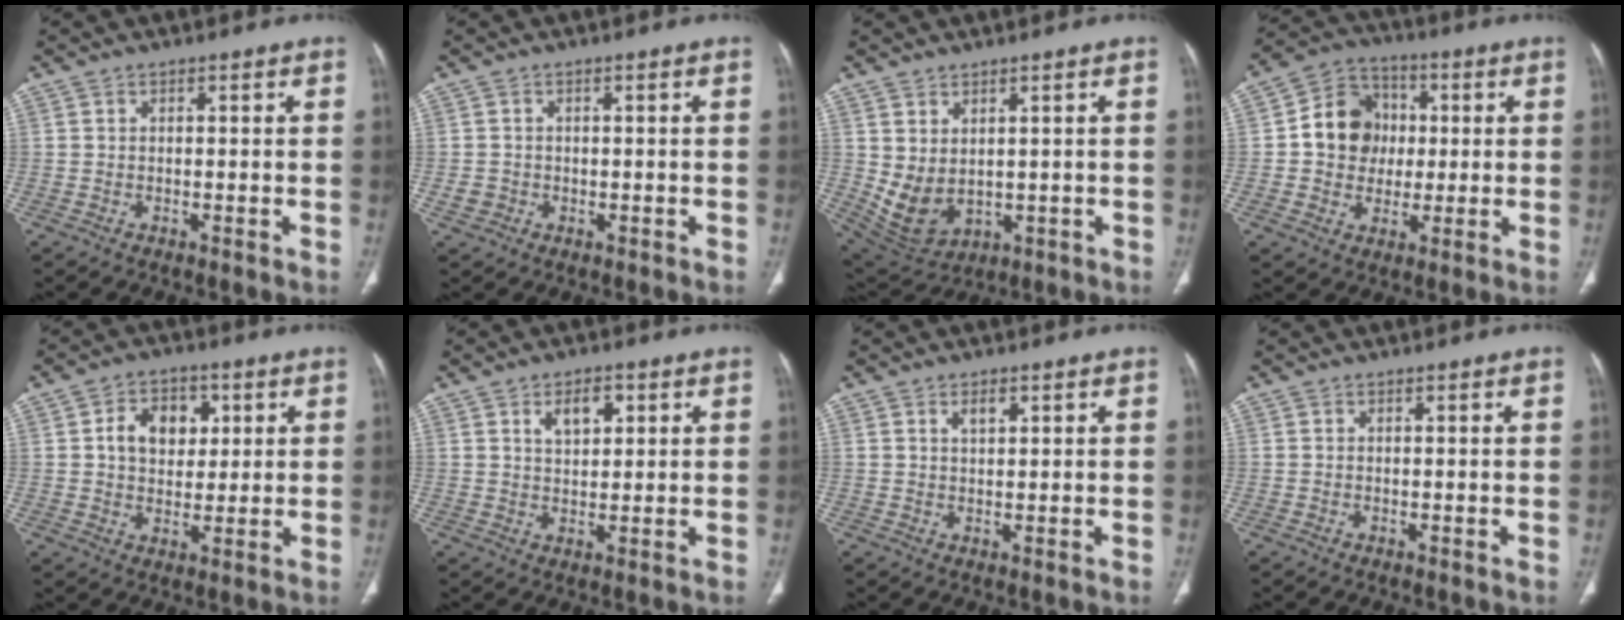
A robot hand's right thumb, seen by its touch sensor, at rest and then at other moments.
{"total": 1.5, "force": [-0.3, 1.3, 0.5], "torque": [-0.008, 0.007, -0.006]}
{"total": 8.0, "force": [0.8, 5.2, 6.0], "torque": [-0.104, -0.011, 0.044]}
{"total": 11.7, "force": [0.8, 10.3, 5.5], "torque": [-0.054, 0.016, 0.008]}
{"total": 8.6, "force": [2.1, 6.4, 5.4], "torque": [-0.052, -0.001, 0.033]}
{"total": 5.1, "force": [2.1, 2.9, 3.6], "torque": [-0.045, -0.007, 0.037]}
{"total": 2.0, "force": [1.0, 0.9, 1.4], "torque": [-0.021, -0.005, 0.019]}
{"total": 0.0}